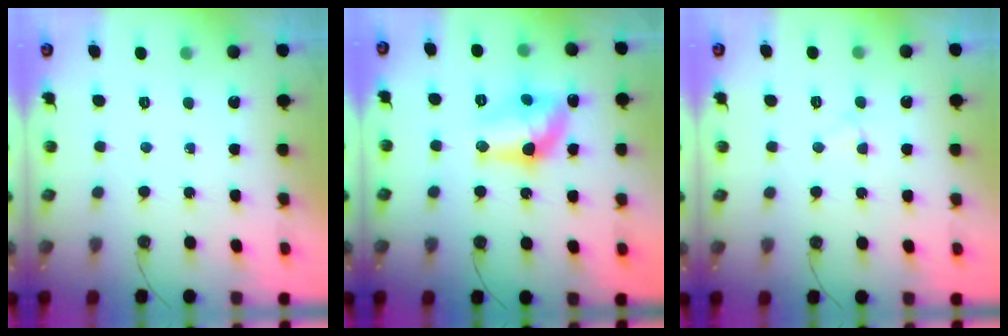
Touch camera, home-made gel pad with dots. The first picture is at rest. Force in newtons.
{"total": 11.9, "press": 11.9, "slide": 0.6}
{"total": 3.0, "press": 3.0, "slide": 0.3}